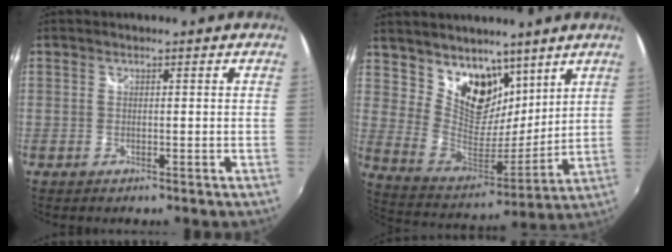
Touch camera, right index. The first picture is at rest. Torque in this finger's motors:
{"motor_torque": [-0.07, 0.30, 0.06, 0.00]}